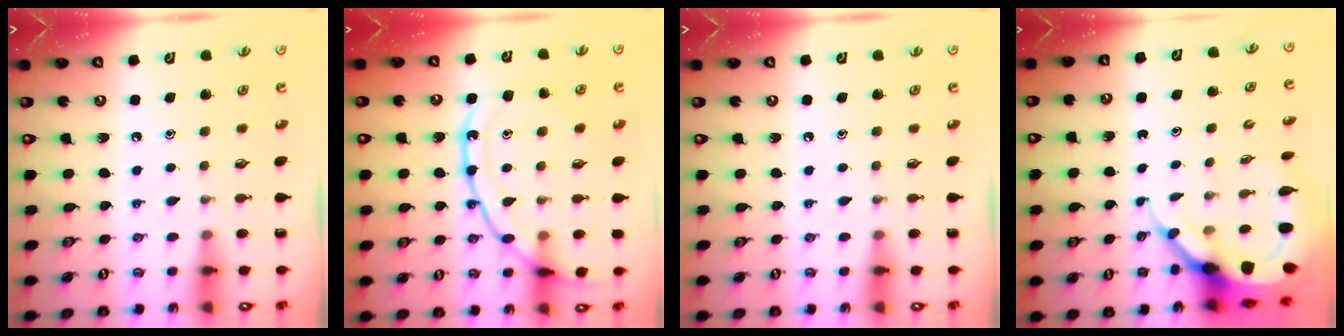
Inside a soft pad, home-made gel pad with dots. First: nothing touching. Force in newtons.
{"total": 15.1, "press": 15.0, "slide": 1.4}
{"total": 0.0}
{"total": 9.7, "press": 9.7, "slide": 1.0}